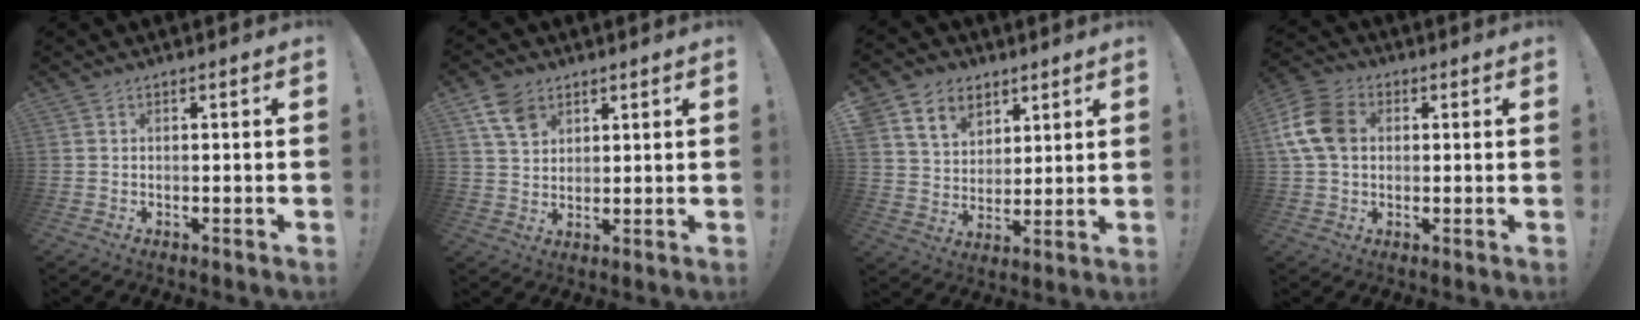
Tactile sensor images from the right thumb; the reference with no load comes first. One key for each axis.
{"total": 8.1, "fx": 4.7, "fy": 5.4, "fz": 3.7, "tx": -0.058, "ty": -0.017, "tz": 0.093}
{"total": 10.4, "fx": 6.5, "fy": 7.6, "fz": 2.8, "tx": -0.056, "ty": -0.042, "tz": 0.131}
{"total": 12.3, "fx": 2.1, "fy": 9.1, "fz": 8.0, "tx": -0.161, "ty": 0.010, "tz": 0.044}